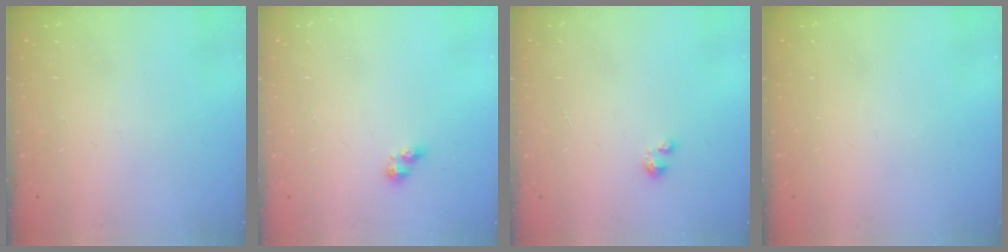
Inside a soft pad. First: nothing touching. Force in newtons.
{"total": 2.9, "press": 2.9, "slide": 0.3}
{"total": 1.6, "press": 1.6, "slide": 0.2}
{"total": 0.0}